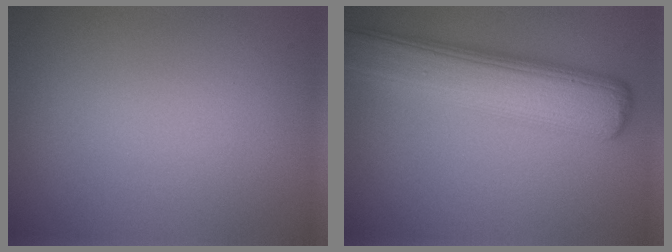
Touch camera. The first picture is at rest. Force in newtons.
{"total": 7.8, "press": 7.8, "slide": 0.2}